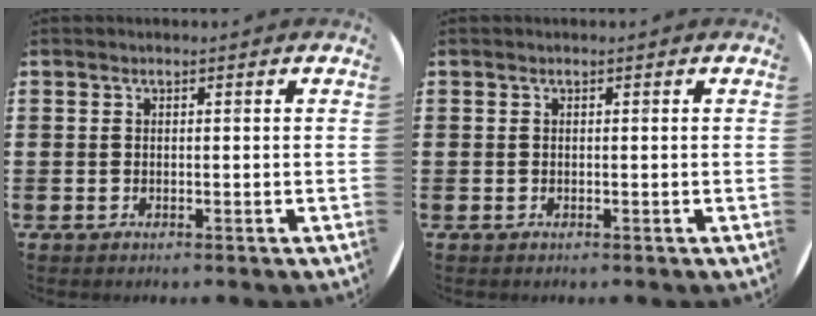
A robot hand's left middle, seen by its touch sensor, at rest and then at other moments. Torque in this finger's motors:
{"motor_torque": [-0.05, 0.02, 0.01, -0.01]}